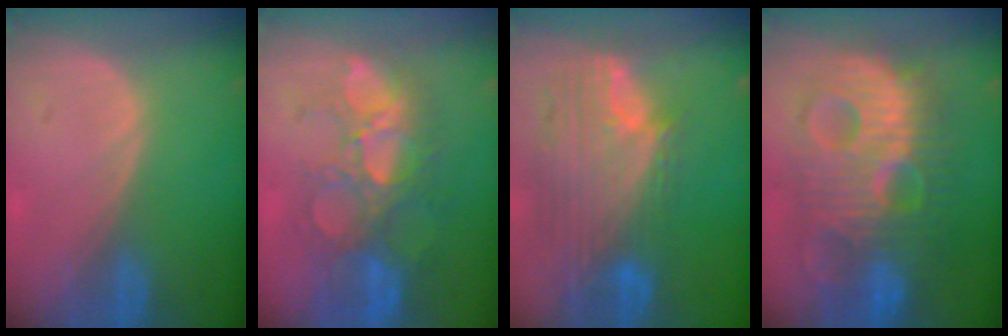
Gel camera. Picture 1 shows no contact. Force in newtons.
{"total": 11.0, "press": 9.5, "slide": 5.5}
{"total": 12.0, "press": 10.1, "slide": 6.4}
{"total": 13.7, "press": 13.7, "slide": 1.1}